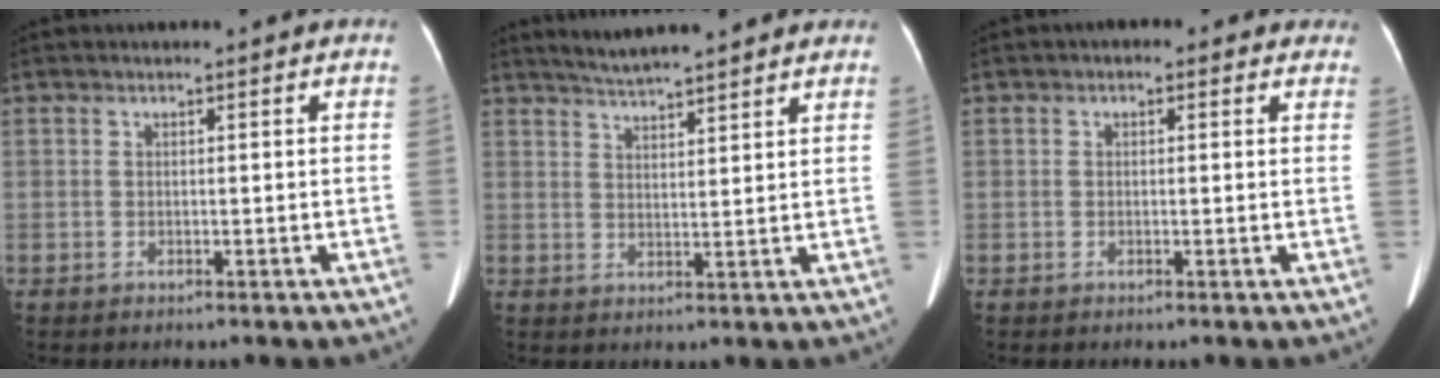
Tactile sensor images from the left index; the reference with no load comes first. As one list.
[{"total": 9.2, "force": [8.2, 0.9, 4.0], "torque": [-0.063, 0.025, 0.117]}, {"total": 2.6, "force": [1.4, 1.6, 1.5], "torque": [-0.004, 0.016, 0.008]}]